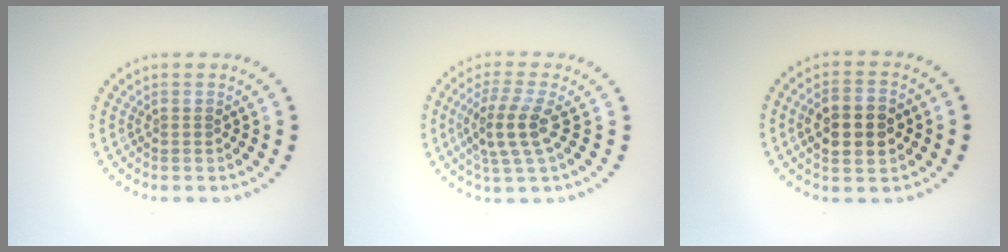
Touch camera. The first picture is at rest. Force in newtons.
{"total": 3.6, "press": 3.1, "slide": 1.8}
{"total": 5.0, "press": 5.0, "slide": 0.2}